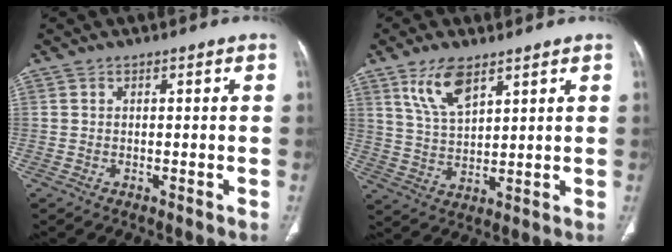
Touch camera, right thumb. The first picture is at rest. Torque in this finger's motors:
{"motor_torque": [-0.67, 0.70, 0.14, 0.18, 0.05]}